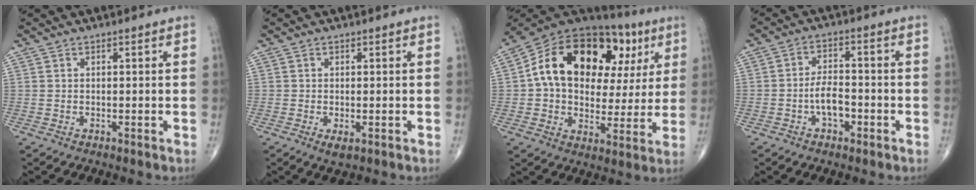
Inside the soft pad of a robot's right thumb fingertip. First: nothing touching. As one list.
[{"total": 2.0, "force": [-0.7, 0.9, 1.7], "torque": [-0.029, -0.004, -0.009]}, {"total": 25.4, "force": [6.9, 16.1, 18.4], "torque": [-0.254, 0.035, 0.106]}, {"total": 5.5, "force": [-2.0, 3.2, 4.0], "torque": [-0.056, 0.022, -0.040]}]